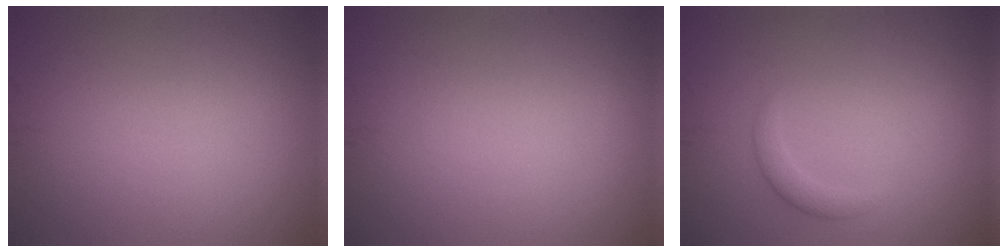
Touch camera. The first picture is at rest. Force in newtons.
{"total": 0.0}
{"total": 1.4, "press": 1.4, "slide": 0.1}